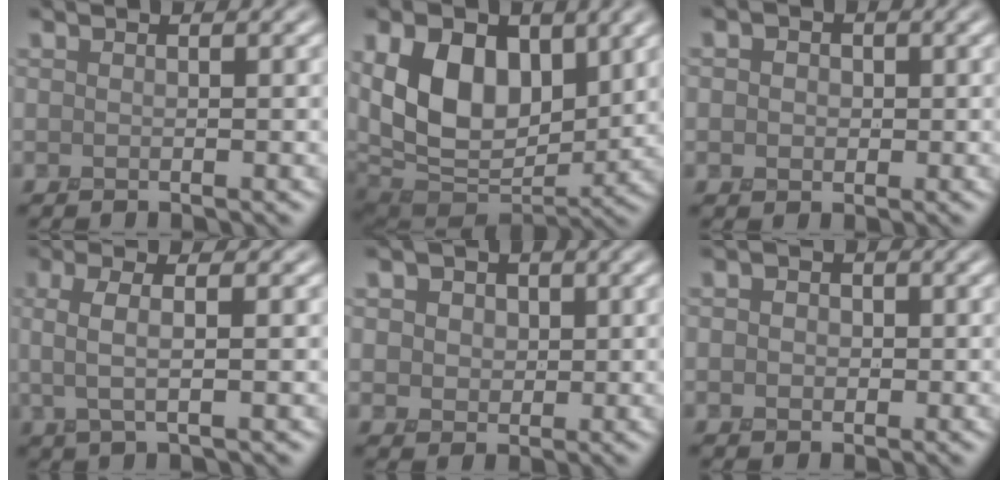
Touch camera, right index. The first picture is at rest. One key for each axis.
{"total": 11.3, "fx": 2.1, "fy": 7.2, "fz": 8.4, "tx": -0.164, "ty": -0.005, "tz": 0.029}
{"total": 2.5, "fx": 0.3, "fy": 2.1, "fz": 1.2, "tx": -0.016, "ty": 0.009, "tz": -0.008}
{"total": 3.0, "fx": 0.3, "fy": 0.7, "fz": 2.9, "tx": -0.057, "ty": 0.001, "tz": 0.003}
{"total": 4.8, "fx": 1.6, "fy": 3.9, "fz": 2.2, "tx": -0.049, "ty": 0.015, "tz": 0.014}
{"total": 2.0, "fx": 0.0, "fy": 1.7, "fz": 1.0, "tx": -0.013, "ty": 0.006, "tz": -0.012}